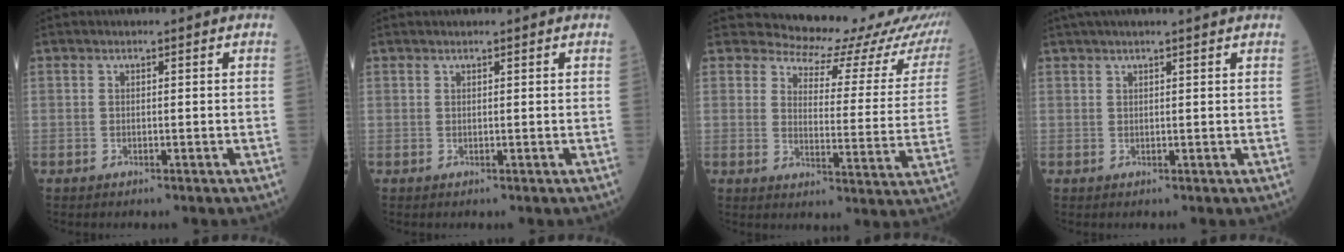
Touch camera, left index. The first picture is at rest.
{"total": 0.8, "force": [0.8, 0.0, 0.2], "torque": [-0.008, 0.014, 0.013]}
{"total": 17.3, "force": [16.7, 4.2, 1.2], "torque": [0.021, -0.100, 0.155]}
{"total": 6.0, "force": [5.2, -0.4, 3.0], "torque": [-0.041, 0.032, 0.068]}